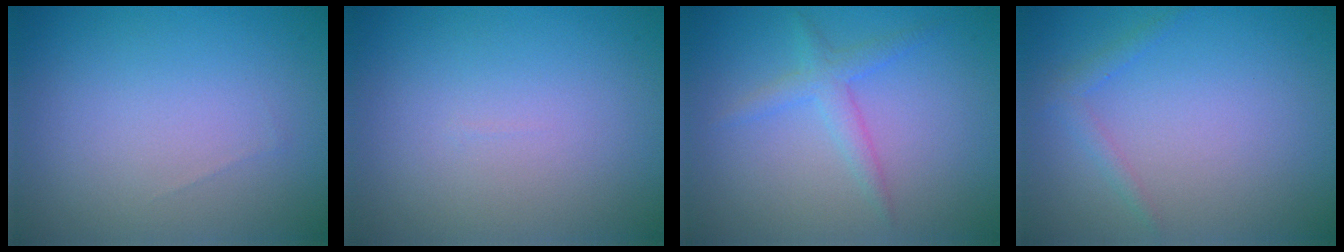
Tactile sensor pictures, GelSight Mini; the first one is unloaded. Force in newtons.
{"total": 0.0}
{"total": 2.0, "press": 2.0, "slide": 0.1}
{"total": 1.2, "press": 1.2, "slide": 0.1}